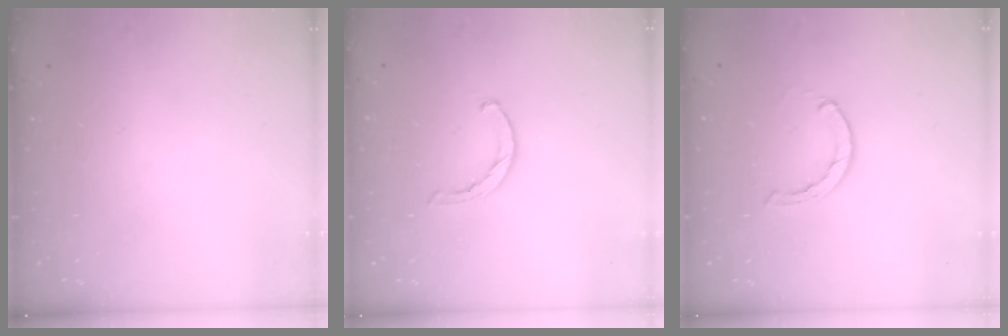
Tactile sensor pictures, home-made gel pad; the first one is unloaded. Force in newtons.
{"total": 1.8, "press": 1.8, "slide": 0.3}
{"total": 2.1, "press": 2.1, "slide": 0.3}